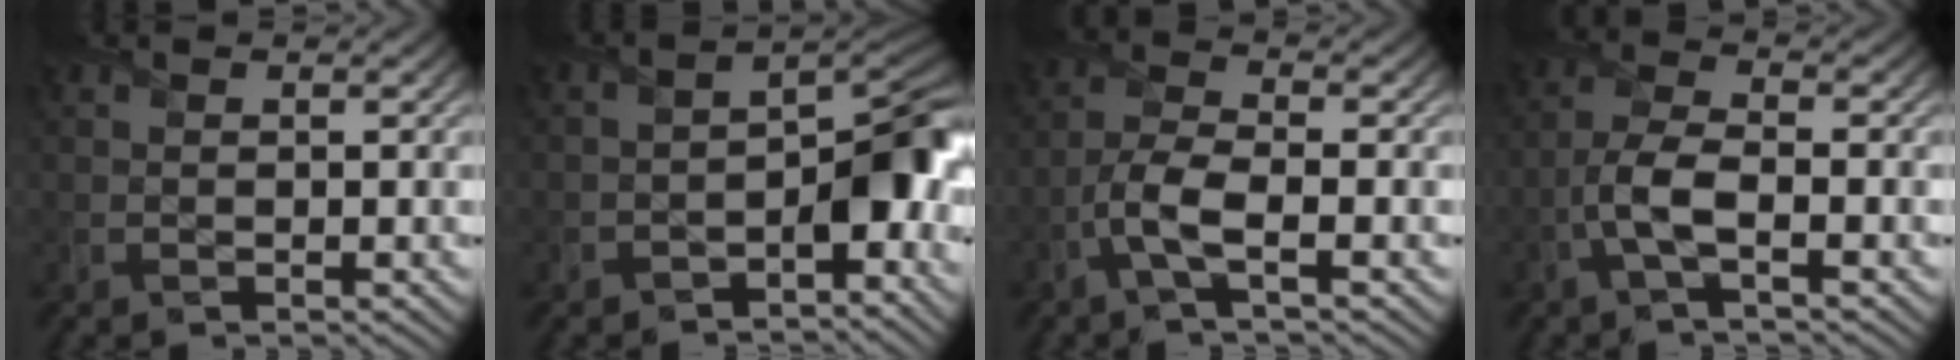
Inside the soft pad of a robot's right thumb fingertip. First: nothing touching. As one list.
[{"total": 6.8, "force": [-3.0, 3.4, 5.1], "torque": [-0.051, 0.006, -0.060]}, {"total": 4.7, "force": [-2.2, 1.1, 4.0], "torque": [-0.093, 0.006, -0.057]}, {"total": 4.8, "force": [-2.0, 1.4, 4.1], "torque": [-0.096, 0.008, -0.052]}]